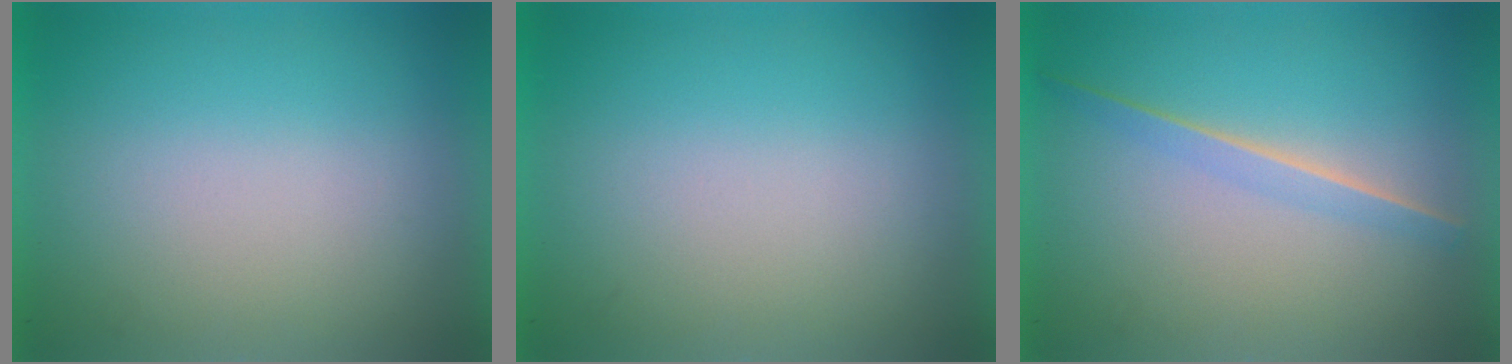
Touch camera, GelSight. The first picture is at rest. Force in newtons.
{"total": 0.0}
{"total": 1.3}